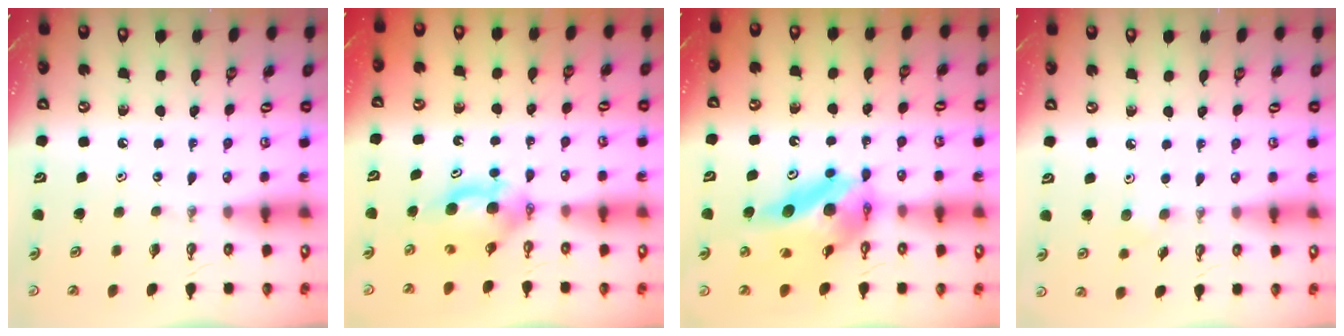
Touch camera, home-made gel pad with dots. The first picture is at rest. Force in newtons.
{"total": 7.9, "press": 4.8, "slide": 6.2}
{"total": 16.0, "press": 15.9, "slide": 1.7}
{"total": 5.3, "press": 4.8, "slide": 2.4}